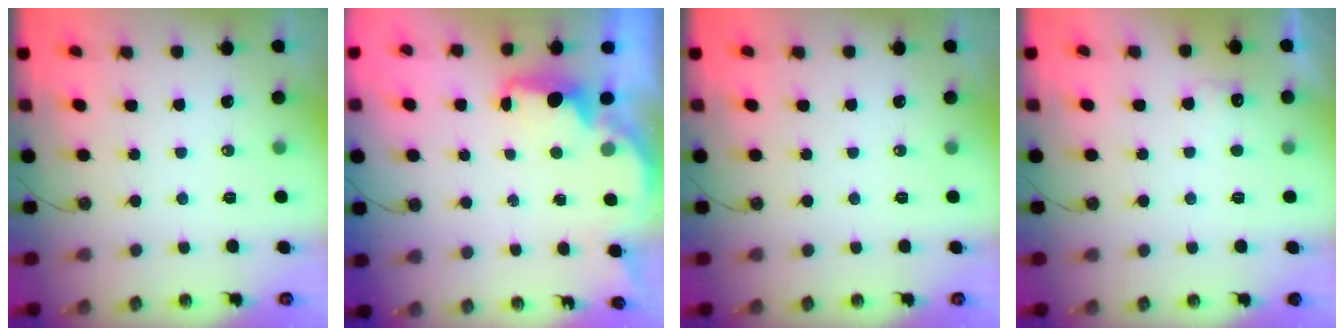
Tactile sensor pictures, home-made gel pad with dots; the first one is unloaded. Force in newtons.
{"total": 2.1, "press": 2.0, "slide": 0.5}
{"total": 0.0}
{"total": 4.4, "press": 4.2, "slide": 1.2}